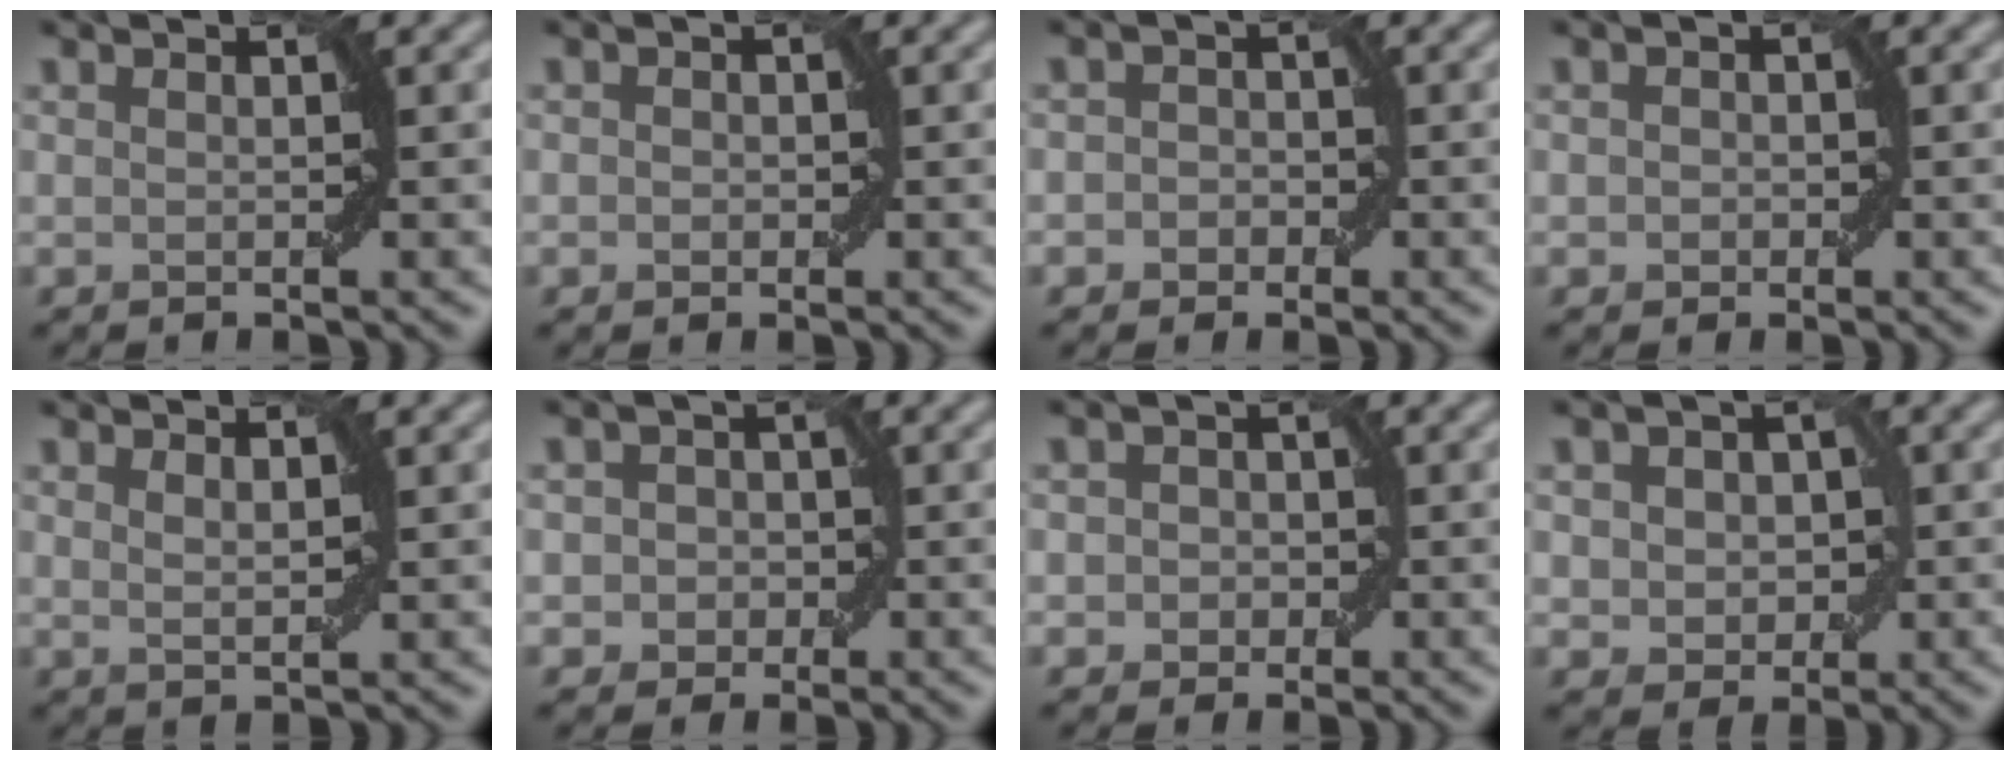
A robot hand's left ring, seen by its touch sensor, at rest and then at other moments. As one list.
[{"total": 0.8, "force": [-0.1, 0.7, 0.4], "torque": [-0.001, 0.000, -0.001]}, {"total": 1.8, "force": [-0.4, 1.7, 0.6], "torque": [0.012, 0.005, -0.016]}, {"total": 1.0, "force": [-0.2, 1.0, 0.4], "torque": [0.000, -0.001, -0.004]}, {"total": 1.1, "force": [0.8, 0.3, 0.8], "torque": [-0.013, -0.002, 0.016]}, {"total": 2.5, "force": [-0.1, 2.3, 0.9], "torque": [0.010, 0.007, -0.015]}, {"total": 2.1, "force": [-0.1, 2.0, 0.8], "torque": [0.008, 0.006, -0.012]}, {"total": 4.3, "force": [0.5, 3.3, 2.7], "torque": [-0.029, 0.013, -0.008]}]